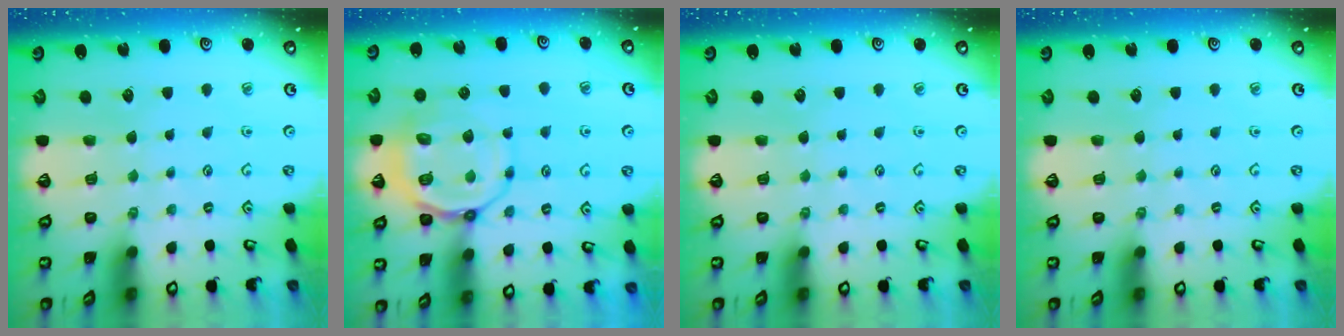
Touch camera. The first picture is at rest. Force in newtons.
{"total": 13.0, "press": 12.8, "slide": 2.0}
{"total": 0.0}
{"total": 0.0}